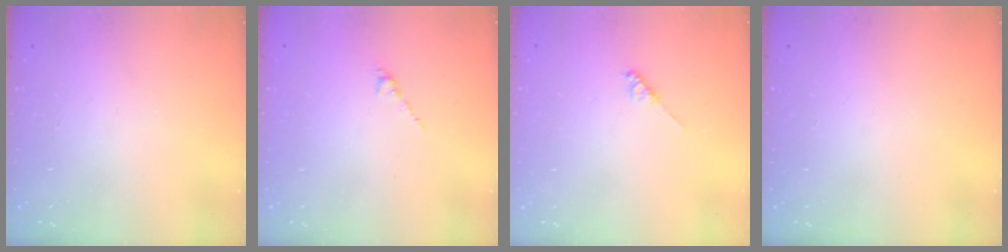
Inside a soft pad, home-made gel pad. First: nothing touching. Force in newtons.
{"total": 1.3, "press": 1.2, "slide": 0.5}
{"total": 3.5, "press": 3.5, "slide": 0.4}
{"total": 0.0}